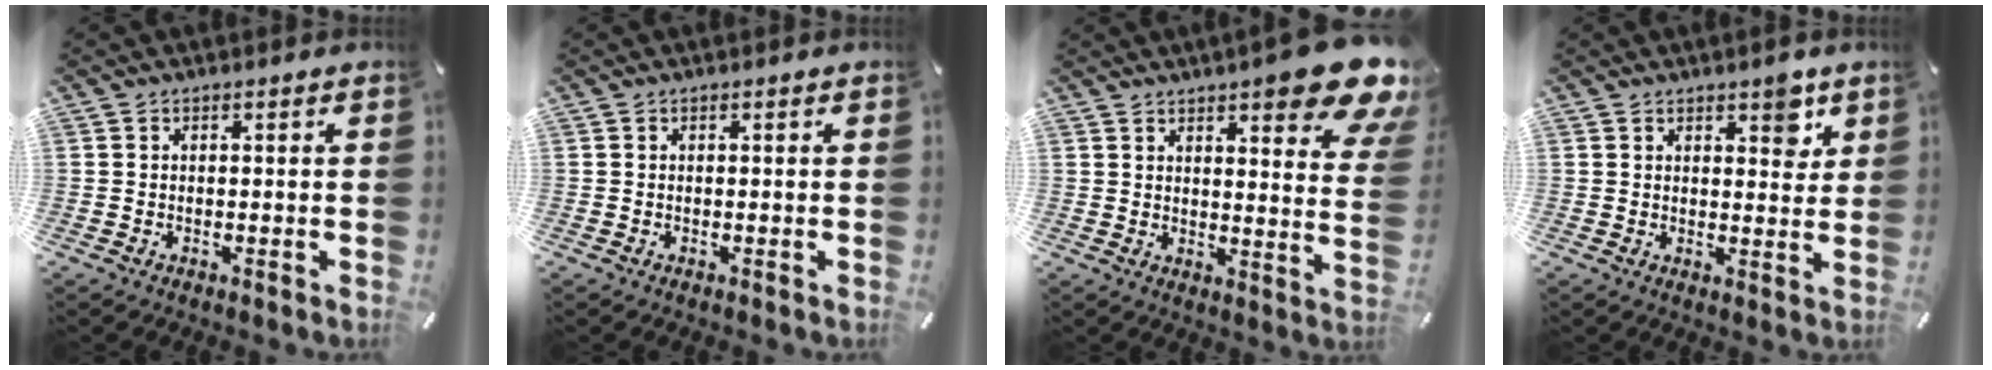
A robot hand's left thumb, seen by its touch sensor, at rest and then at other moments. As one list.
[{"total": 0.0}, {"total": 14.4, "force": [9.7, 3.6, 10.0], "torque": [-0.140, -0.067, 0.162]}, {"total": 5.3, "force": [3.4, 2.9, 2.9], "torque": [-0.010, -0.024, 0.048]}]